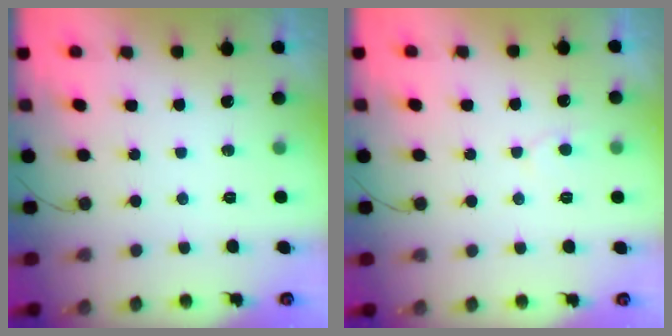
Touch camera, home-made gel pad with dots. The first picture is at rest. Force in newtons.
{"total": 5.0, "press": 5.0, "slide": 0.4}